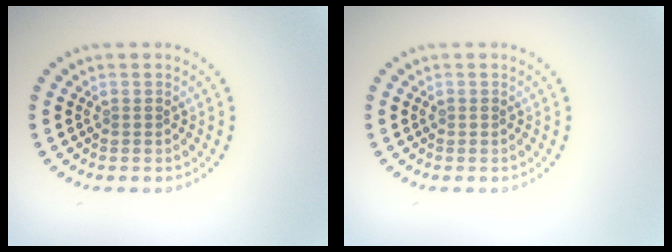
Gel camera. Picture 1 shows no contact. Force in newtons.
{"total": 0.5, "press": 0.5, "slide": 0.1}